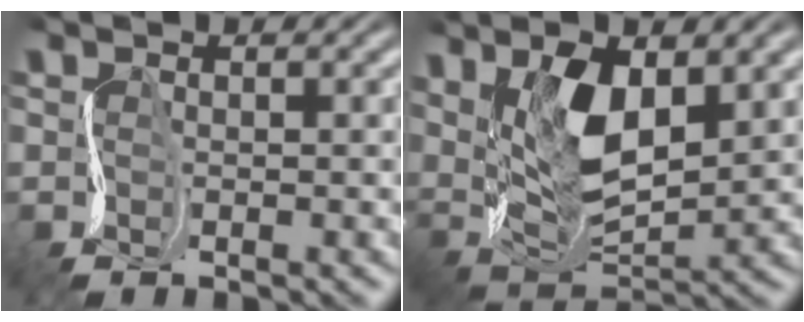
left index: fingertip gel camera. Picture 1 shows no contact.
{"total": 8.1, "force": [3.2, 3.6, 6.5], "torque": [-0.134, 0.000, 0.059]}